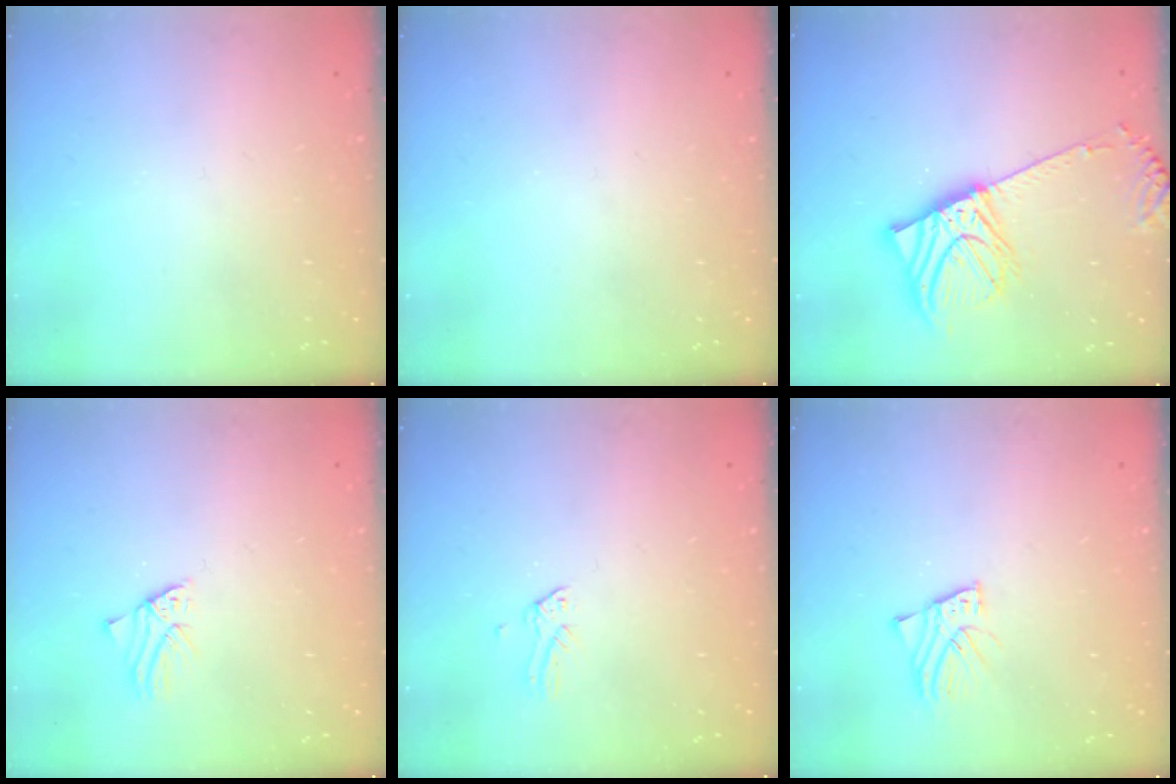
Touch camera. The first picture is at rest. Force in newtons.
{"total": 0.0}
{"total": 10.9, "press": 10.6, "slide": 2.2}
{"total": 1.4, "press": 1.3, "slide": 0.1}
{"total": 0.0}
{"total": 2.7, "press": 2.7, "slide": 0.2}